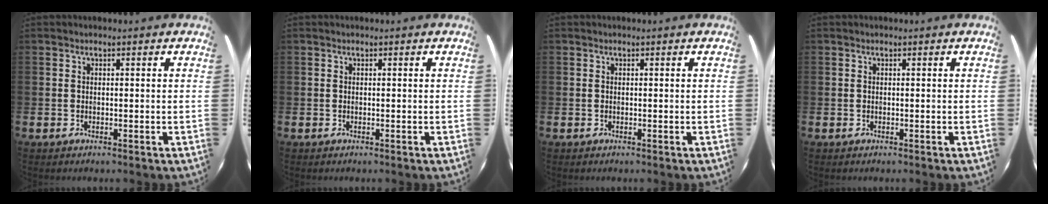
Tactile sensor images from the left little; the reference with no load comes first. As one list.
[{"total": 0.0}, {"total": 0.0}, {"total": 0.0}]